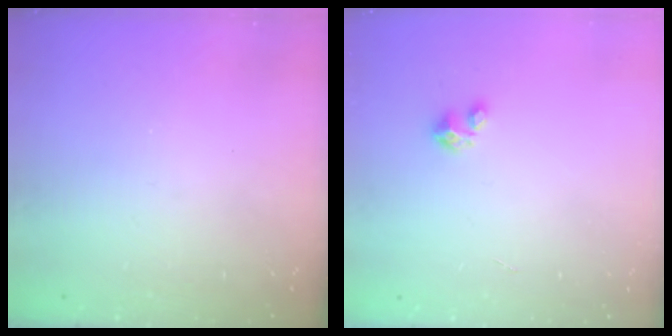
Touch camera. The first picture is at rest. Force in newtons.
{"total": 1.8, "press": 1.8, "slide": 0.1}